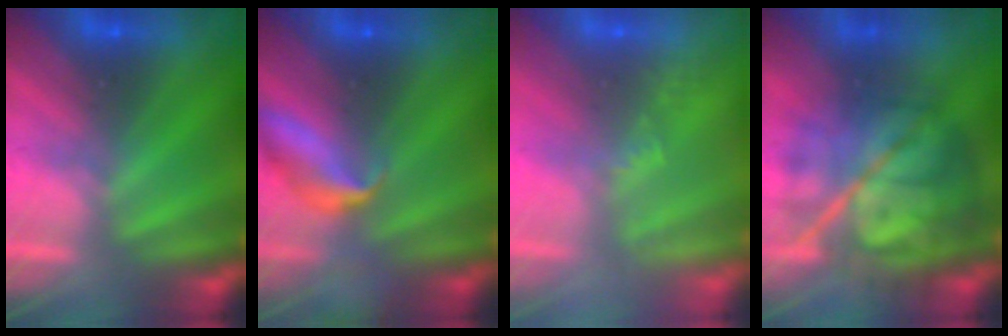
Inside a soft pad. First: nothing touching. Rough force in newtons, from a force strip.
{"total": 8.0}
{"total": 2.2}
{"total": 10.2}